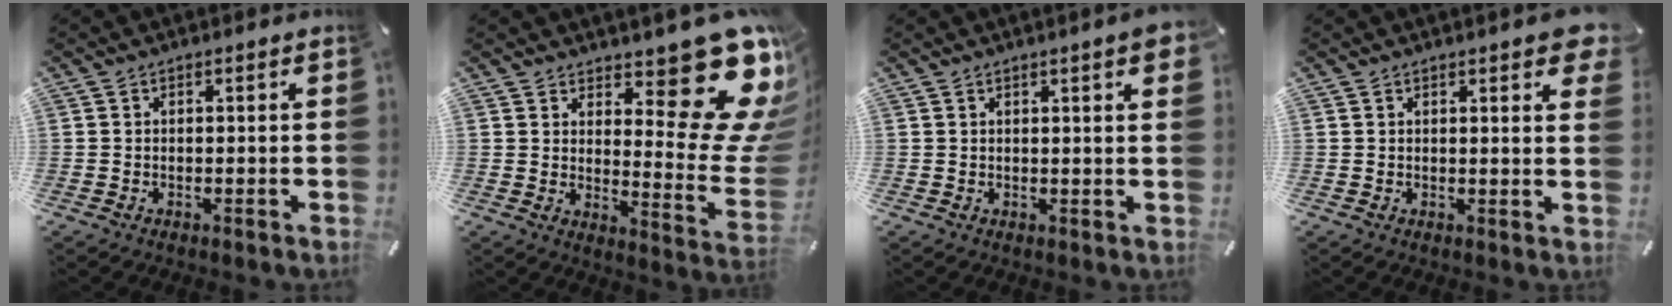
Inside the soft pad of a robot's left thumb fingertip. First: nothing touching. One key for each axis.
{"total": 20.5, "fx": 12.1, "fy": 9.1, "fz": 13.8, "tx": -0.138, "ty": -0.114, "tz": 0.201}
{"total": 3.5, "fx": 1.6, "fy": 0.5, "fz": 3.1, "tx": -0.053, "ty": -0.001, "tz": 0.027}
{"total": 3.8, "fx": 2.5, "fy": 0.9, "fz": 2.7, "tx": -0.035, "ty": -0.014, "tz": 0.038}